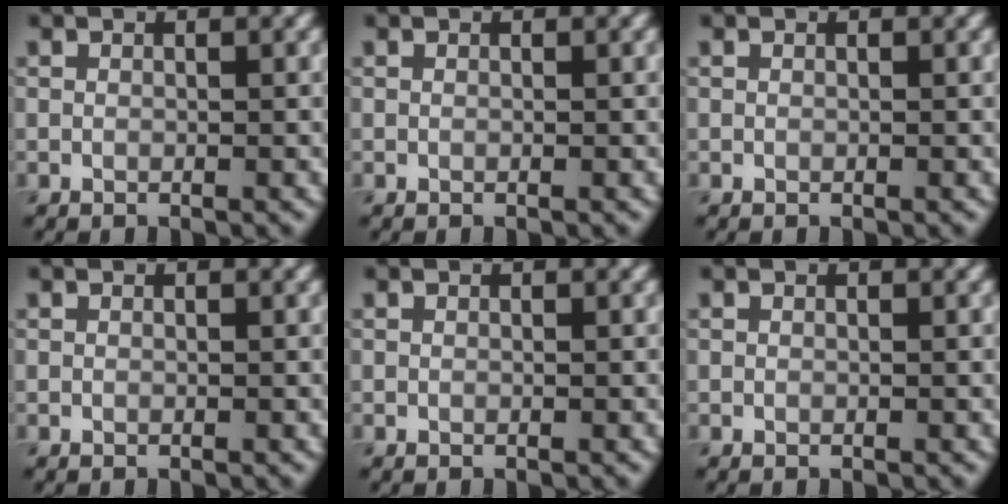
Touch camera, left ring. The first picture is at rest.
{"total": 0.0}
{"total": 0.0}
{"total": 0.0}
{"total": 0.0}
{"total": 0.0}